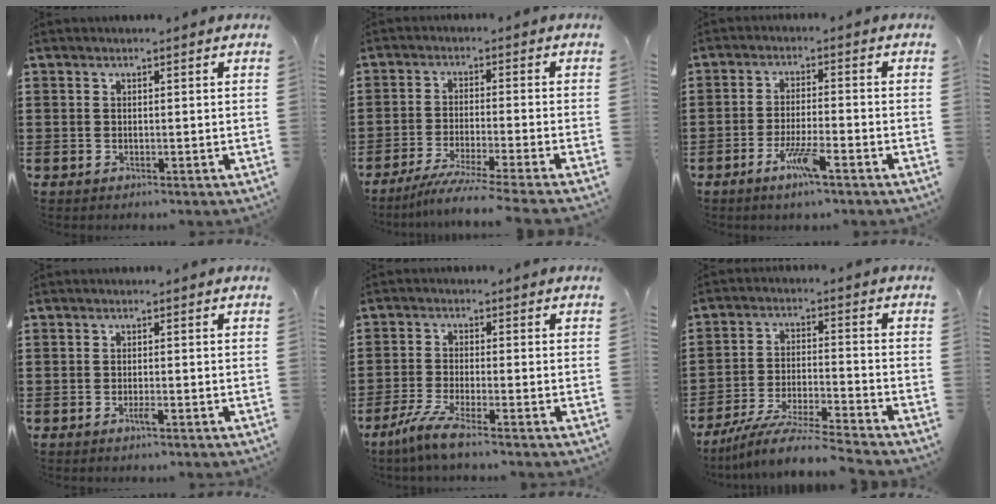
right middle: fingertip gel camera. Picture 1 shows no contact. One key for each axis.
{"total": 5.2, "fx": -4.5, "fy": -0.7, "fz": 2.6, "tx": -0.048, "ty": -0.020, "tz": -0.087}
{"total": 5.4, "fx": -3.3, "fy": 0.7, "fz": 4.3, "tx": -0.088, "ty": -0.007, "tz": -0.059}
{"total": 1.3, "fx": -0.7, "fy": 0.2, "fz": 1.1, "tx": -0.020, "ty": -0.003, "tz": -0.012}
{"total": 4.7, "fx": -3.2, "fy": 0.0, "fz": 3.4, "tx": -0.085, "ty": -0.020, "tz": -0.064}
{"total": 7.9, "fx": -7.2, "fy": -0.5, "fz": 3.1, "tx": -0.061, "ty": -0.009, "tz": -0.141}